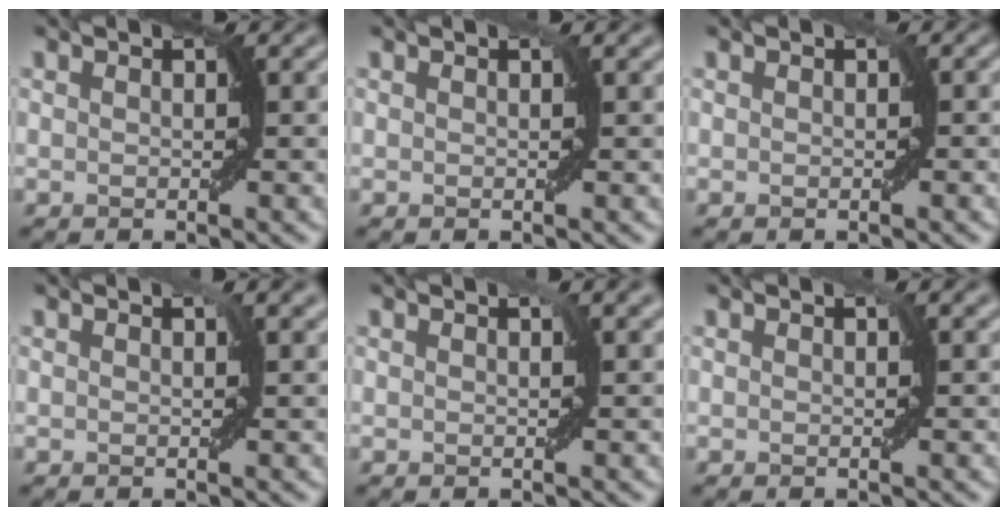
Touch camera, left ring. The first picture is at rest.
{"total": 0.0}
{"total": 0.0}
{"total": 1.2, "force": [0.7, 0.1, 0.9], "torque": [-0.009, 0.001, 0.013]}
{"total": 1.0, "force": [0.6, 0.0, 0.8], "torque": [-0.009, 0.003, 0.011]}
{"total": 0.6, "force": [0.3, 0.0, 0.5], "torque": [-0.004, 0.002, 0.006]}